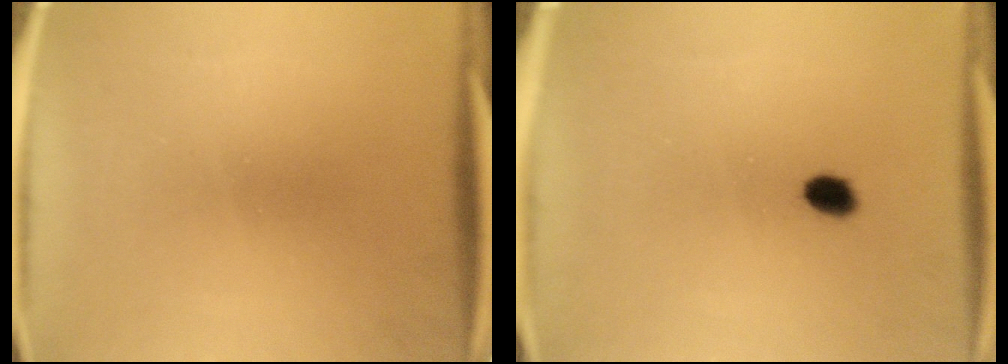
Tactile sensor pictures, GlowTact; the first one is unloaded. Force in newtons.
{"total": 2.6}